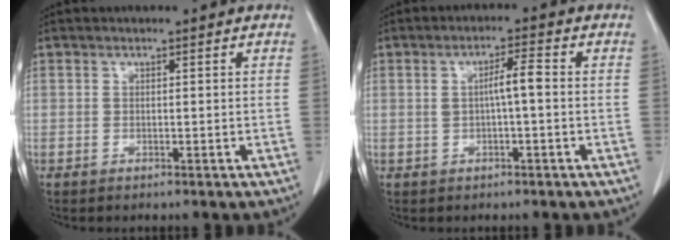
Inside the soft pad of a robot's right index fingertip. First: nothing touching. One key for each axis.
{"total": 3.6, "fx": 0.1, "fy": 0.4, "fz": 3.6, "tx": -0.061, "ty": 0.009, "tz": 0.006}